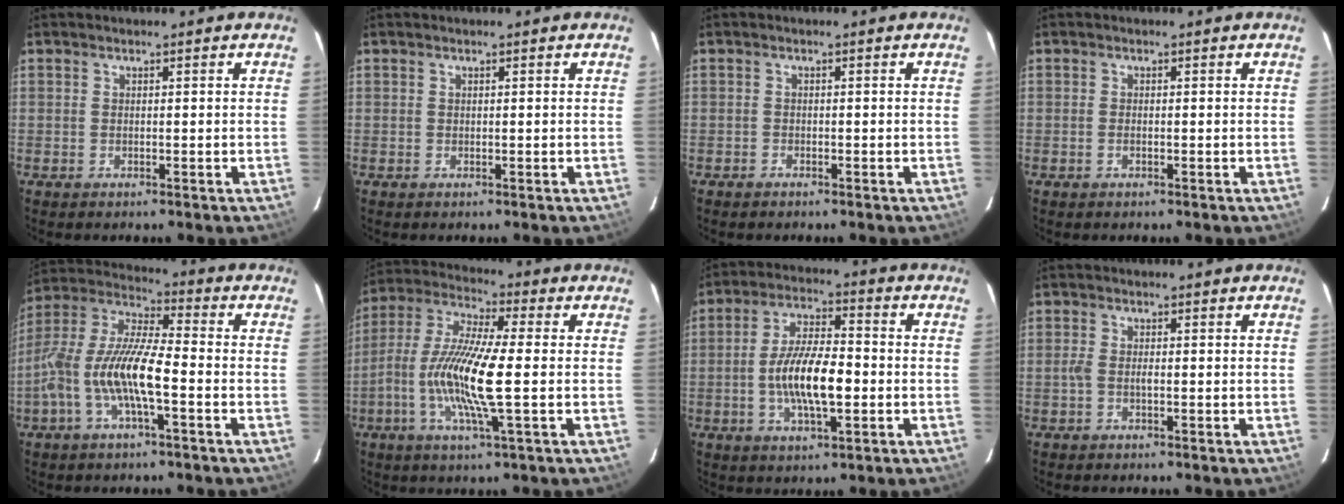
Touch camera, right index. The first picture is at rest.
{"total": 0.0}
{"total": 0.8, "force": [-0.7, 0.4, 0.0], "torque": [-0.004, 0.005, -0.013]}
{"total": 0.9, "force": [-0.4, 0.4, 0.7], "torque": [-0.015, 0.000, -0.008]}
{"total": 14.3, "force": [-4.2, 3.2, 13.2], "torque": [-0.264, -0.002, -0.084]}
{"total": 14.7, "force": [-2.2, 2.0, 14.4], "torque": [-0.287, -0.001, -0.053]}
{"total": 11.5, "force": [-2.2, 3.8, 10.7], "torque": [-0.207, 0.002, -0.039]}
{"total": 2.0, "force": [-0.6, 0.6, 1.8], "torque": [-0.039, 0.001, -0.012]}